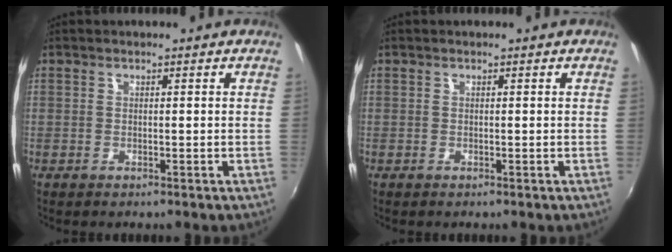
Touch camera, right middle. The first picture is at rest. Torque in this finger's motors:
{"motor_torque": [-0.05, -0.05, 0.00, 0.00]}